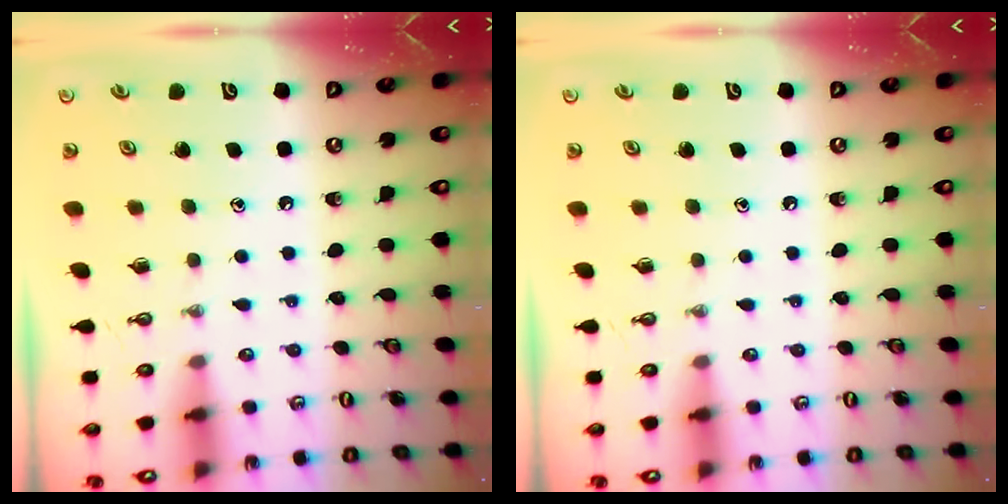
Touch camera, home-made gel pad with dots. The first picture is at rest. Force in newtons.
{"total": 0.0}